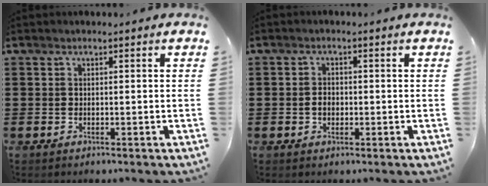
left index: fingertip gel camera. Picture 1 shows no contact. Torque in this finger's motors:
{"motor_torque": [0.28, 0.36, 0.24, 0.03]}